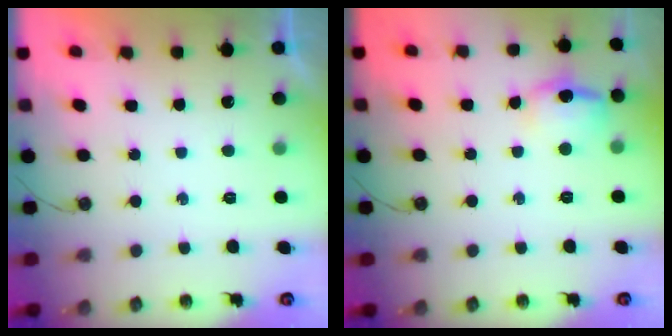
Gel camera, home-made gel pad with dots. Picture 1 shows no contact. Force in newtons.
{"total": 10.8, "press": 10.7, "slide": 1.4}